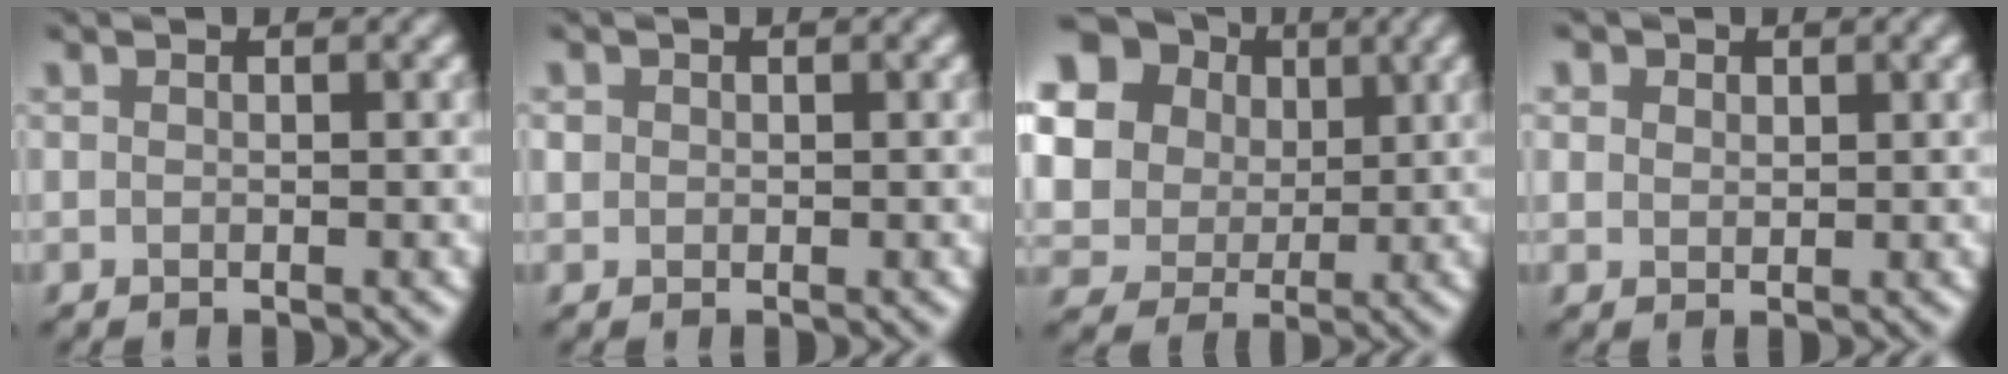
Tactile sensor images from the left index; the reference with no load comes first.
{"total": 0.8, "force": [0.1, 0.7, 0.1], "torque": [0.001, 0.001, 0.000]}
{"total": 15.6, "force": [5.8, 13.2, 6.1], "torque": [-0.177, 0.008, 0.108]}
{"total": 2.3, "force": [1.4, 1.6, 0.9], "torque": [-0.022, 0.003, 0.016]}